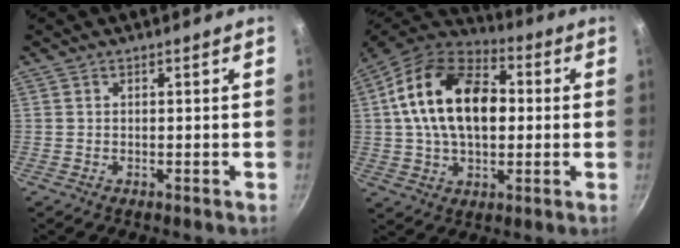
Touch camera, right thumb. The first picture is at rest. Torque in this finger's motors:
{"motor_torque": [0.31, 3.64, 1.94, 0.39, 0.46]}